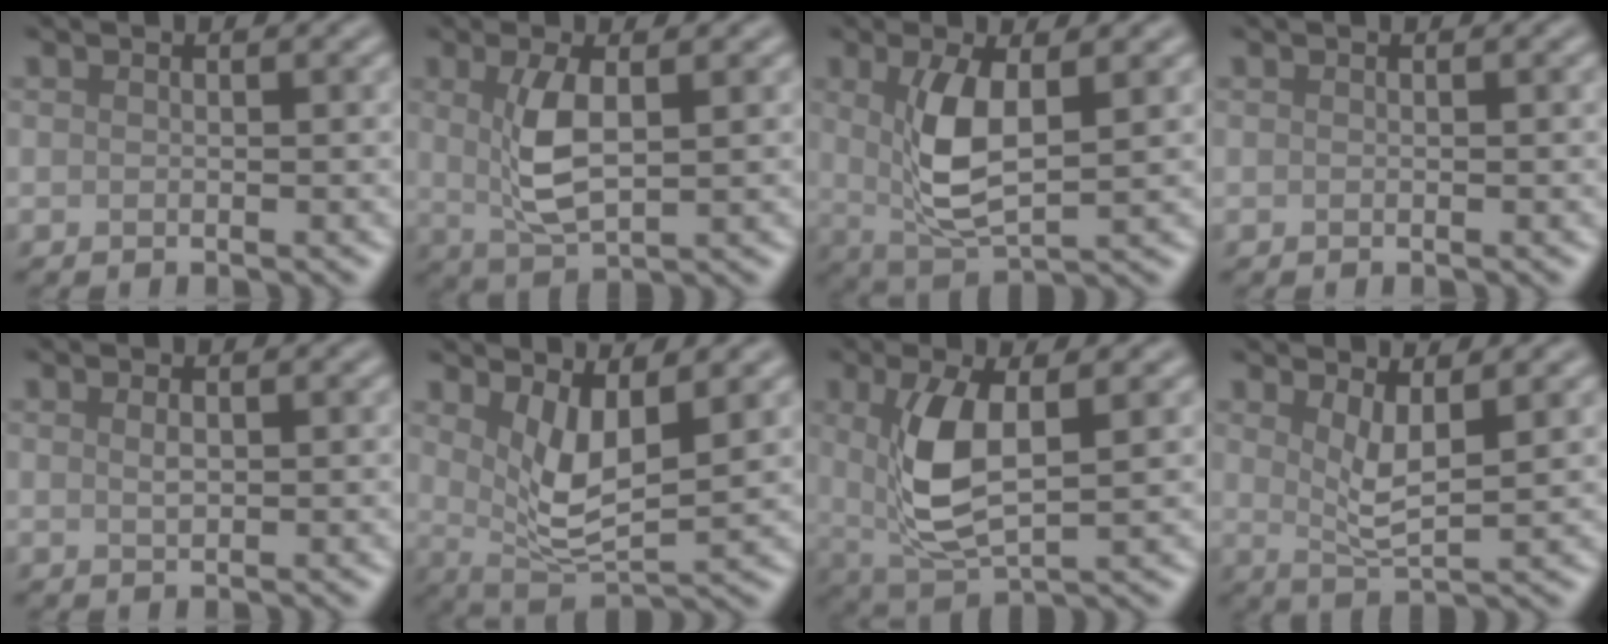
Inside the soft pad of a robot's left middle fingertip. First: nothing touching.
{"total": 4.0, "force": [0.4, 1.3, 3.7], "torque": [-0.085, -0.004, 0.020]}
{"total": 5.0, "force": [0.6, 1.8, 4.7], "torque": [-0.103, -0.010, 0.025]}
{"total": 0.0}
{"total": 0.5, "force": [0.2, 0.1, 0.5], "torque": [-0.010, 0.001, 0.011]}
{"total": 4.7, "force": [1.6, 1.6, 4.1], "torque": [-0.085, -0.016, 0.044]}
{"total": 5.8, "force": [0.6, 2.2, 5.3], "torque": [-0.122, -0.013, 0.026]}
{"total": 3.0, "force": [1.0, 0.7, 2.8], "torque": [-0.058, -0.012, 0.028]}